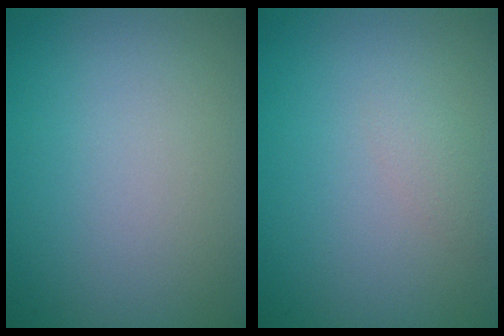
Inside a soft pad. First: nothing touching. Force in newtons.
{"total": 1.1, "press": 1.1, "slide": 0.0}